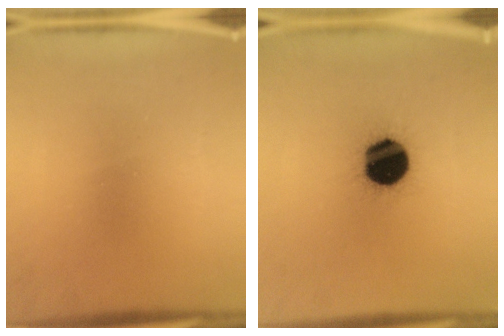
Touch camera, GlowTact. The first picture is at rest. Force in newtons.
{"total": 18.3}